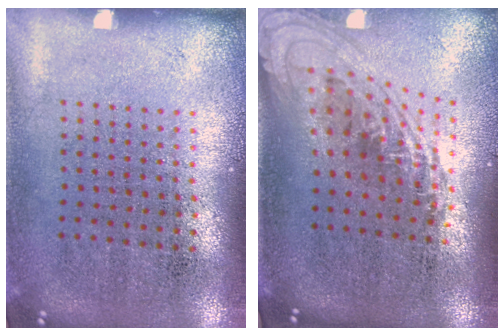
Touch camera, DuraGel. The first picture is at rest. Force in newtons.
{"total": 2.3, "press": 1.7, "slide": 1.5}